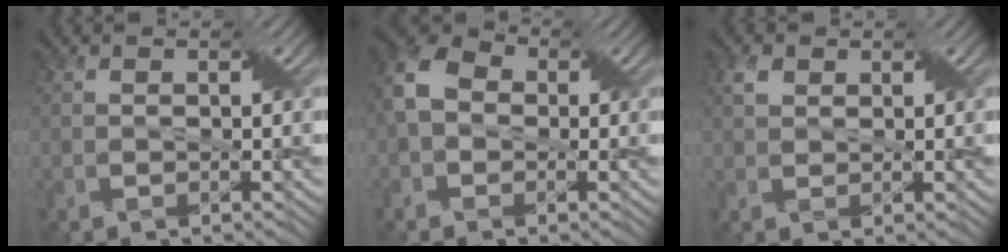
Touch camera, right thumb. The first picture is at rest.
{"total": 6.2, "force": [-0.2, 4.9, 3.8], "torque": [-0.101, 0.013, -0.018]}
{"total": 1.9, "force": [1.0, 1.3, 0.9], "torque": [-0.023, 0.005, 0.020]}